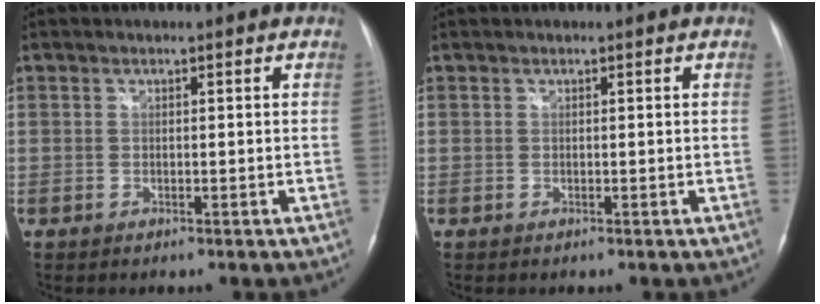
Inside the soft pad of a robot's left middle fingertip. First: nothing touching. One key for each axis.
{"total": 0.0}